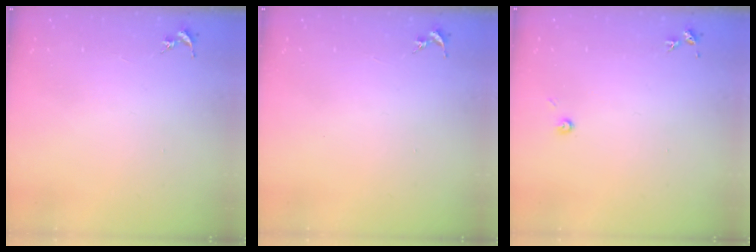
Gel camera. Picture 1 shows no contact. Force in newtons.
{"total": 0.0}
{"total": 3.2, "press": 3.2, "slide": 0.3}